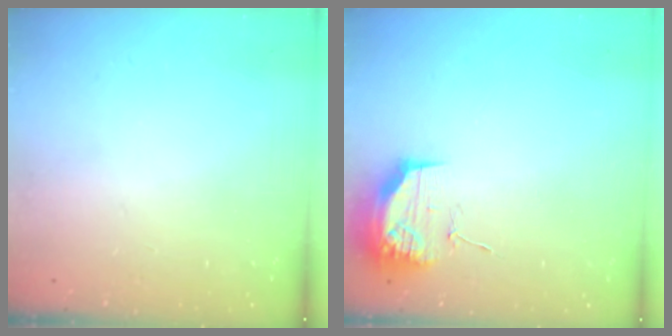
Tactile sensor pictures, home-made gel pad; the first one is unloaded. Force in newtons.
{"total": 11.7, "press": 11.6, "slide": 1.0}